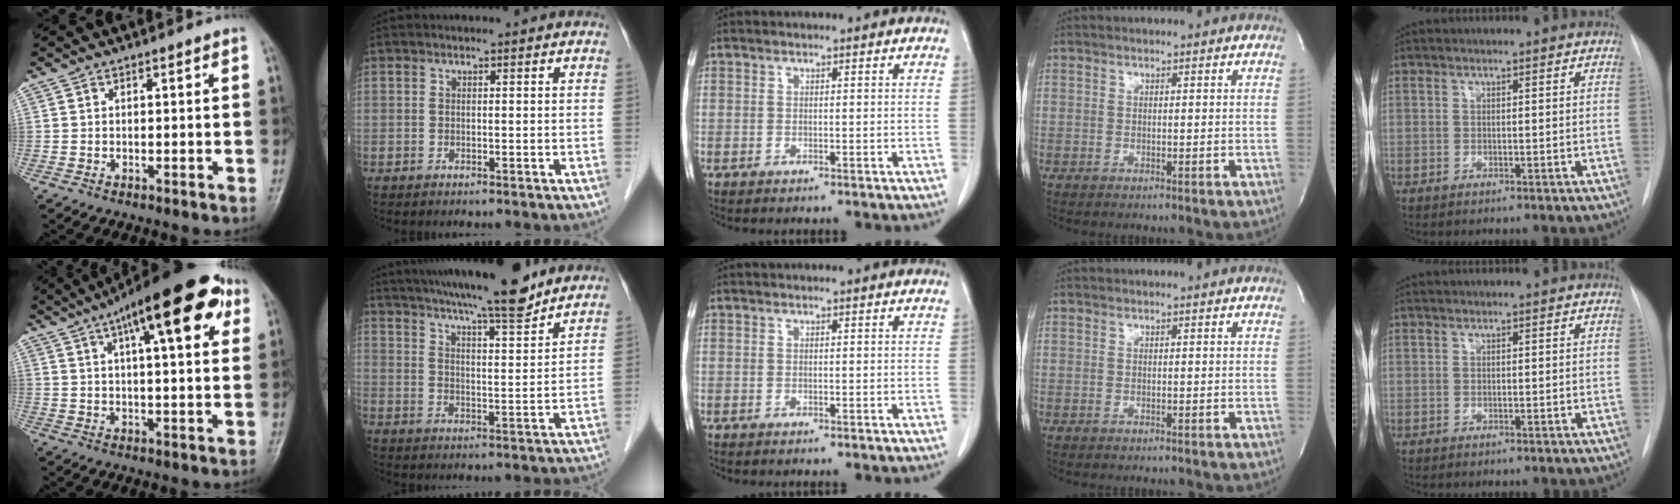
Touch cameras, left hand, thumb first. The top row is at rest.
{"thumb": {"total": 19.9, "force": [9.5, 6.2, 16.4], "torque": [-0.224, 0.006, 0.135]}, "index": {"total": 15.6, "force": [13.5, 0.7, 7.8], "torque": [-0.124, 0.002, 0.201]}}